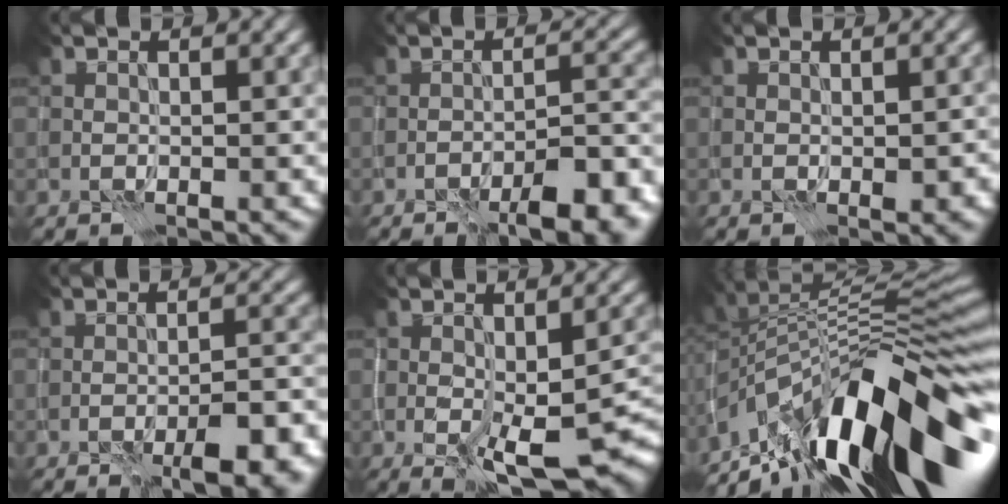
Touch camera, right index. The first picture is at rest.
{"total": 7.8, "force": [-5.4, 2.3, 5.2], "torque": [-0.064, 0.005, -0.074]}
{"total": 1.6, "force": [-0.3, 0.7, 1.4], "torque": [-0.022, -0.002, -0.002]}
{"total": 6.7, "force": [-3.9, 1.9, 5.1], "torque": [-0.072, 0.003, -0.051]}
{"total": 8.4, "force": [-2.1, 3.5, 7.3], "torque": [-0.128, -0.024, -0.025]}
{"total": 13.9, "force": [-7.0, 5.4, 10.7], "torque": [-0.174, 0.033, -0.129]}